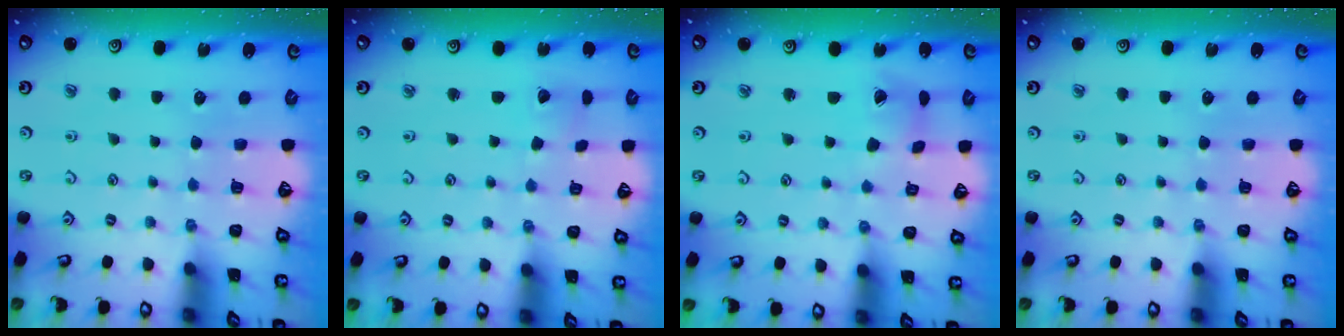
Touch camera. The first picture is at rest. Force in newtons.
{"total": 2.9, "press": 2.9, "slide": 0.1}
{"total": 4.2, "press": 4.2, "slide": 0.5}
{"total": 0.0}